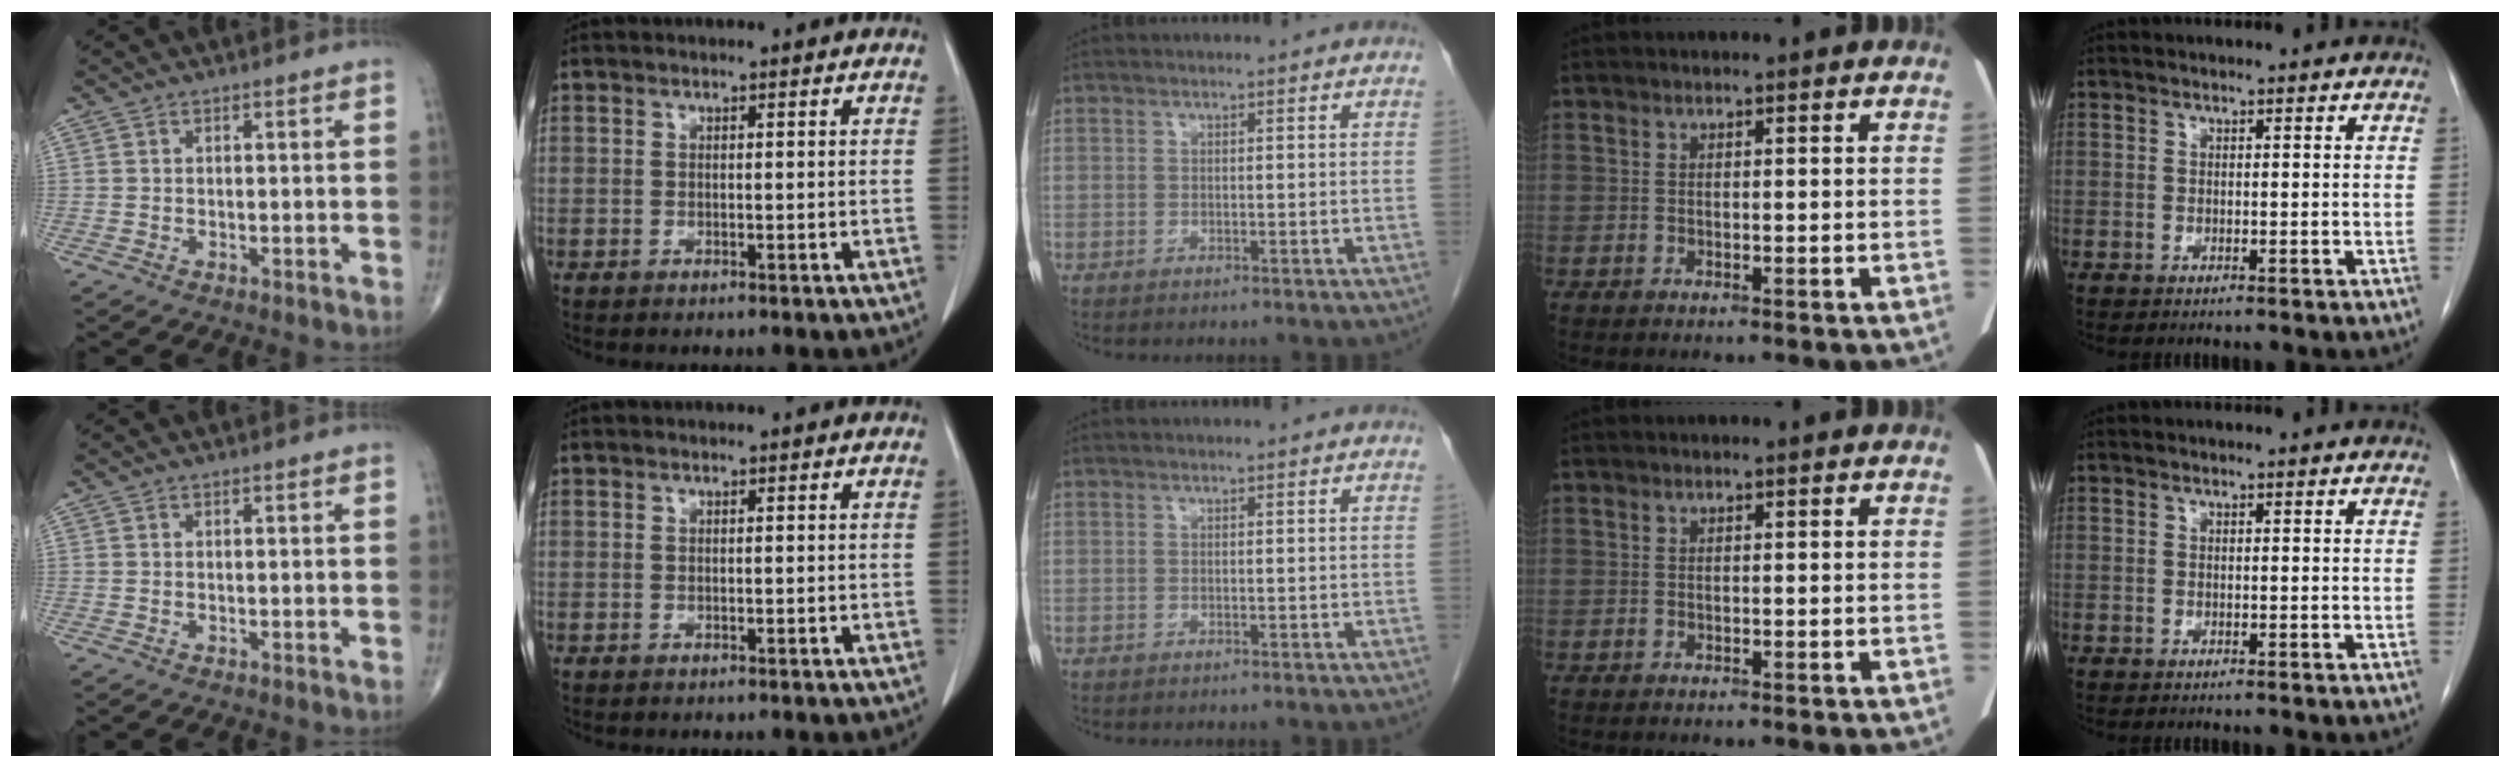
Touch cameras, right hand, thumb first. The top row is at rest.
{}